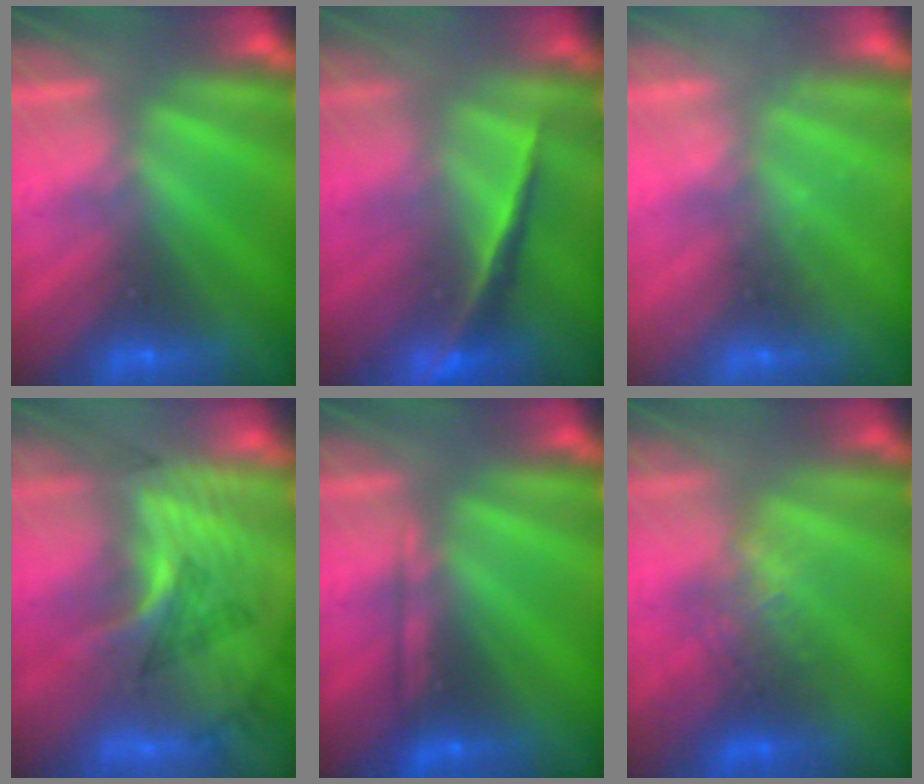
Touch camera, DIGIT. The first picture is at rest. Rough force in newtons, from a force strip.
{"total": 1.9}
{"total": 2.2}
{"total": 3.1}
{"total": 2.1}
{"total": 2.6}